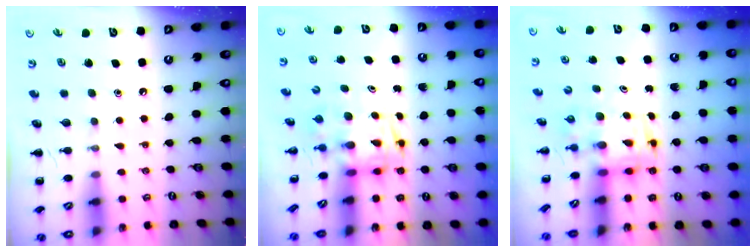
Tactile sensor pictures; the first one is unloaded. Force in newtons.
{"total": 2.7, "press": 2.6, "slide": 0.5}
{"total": 3.5, "press": 3.4, "slide": 0.6}